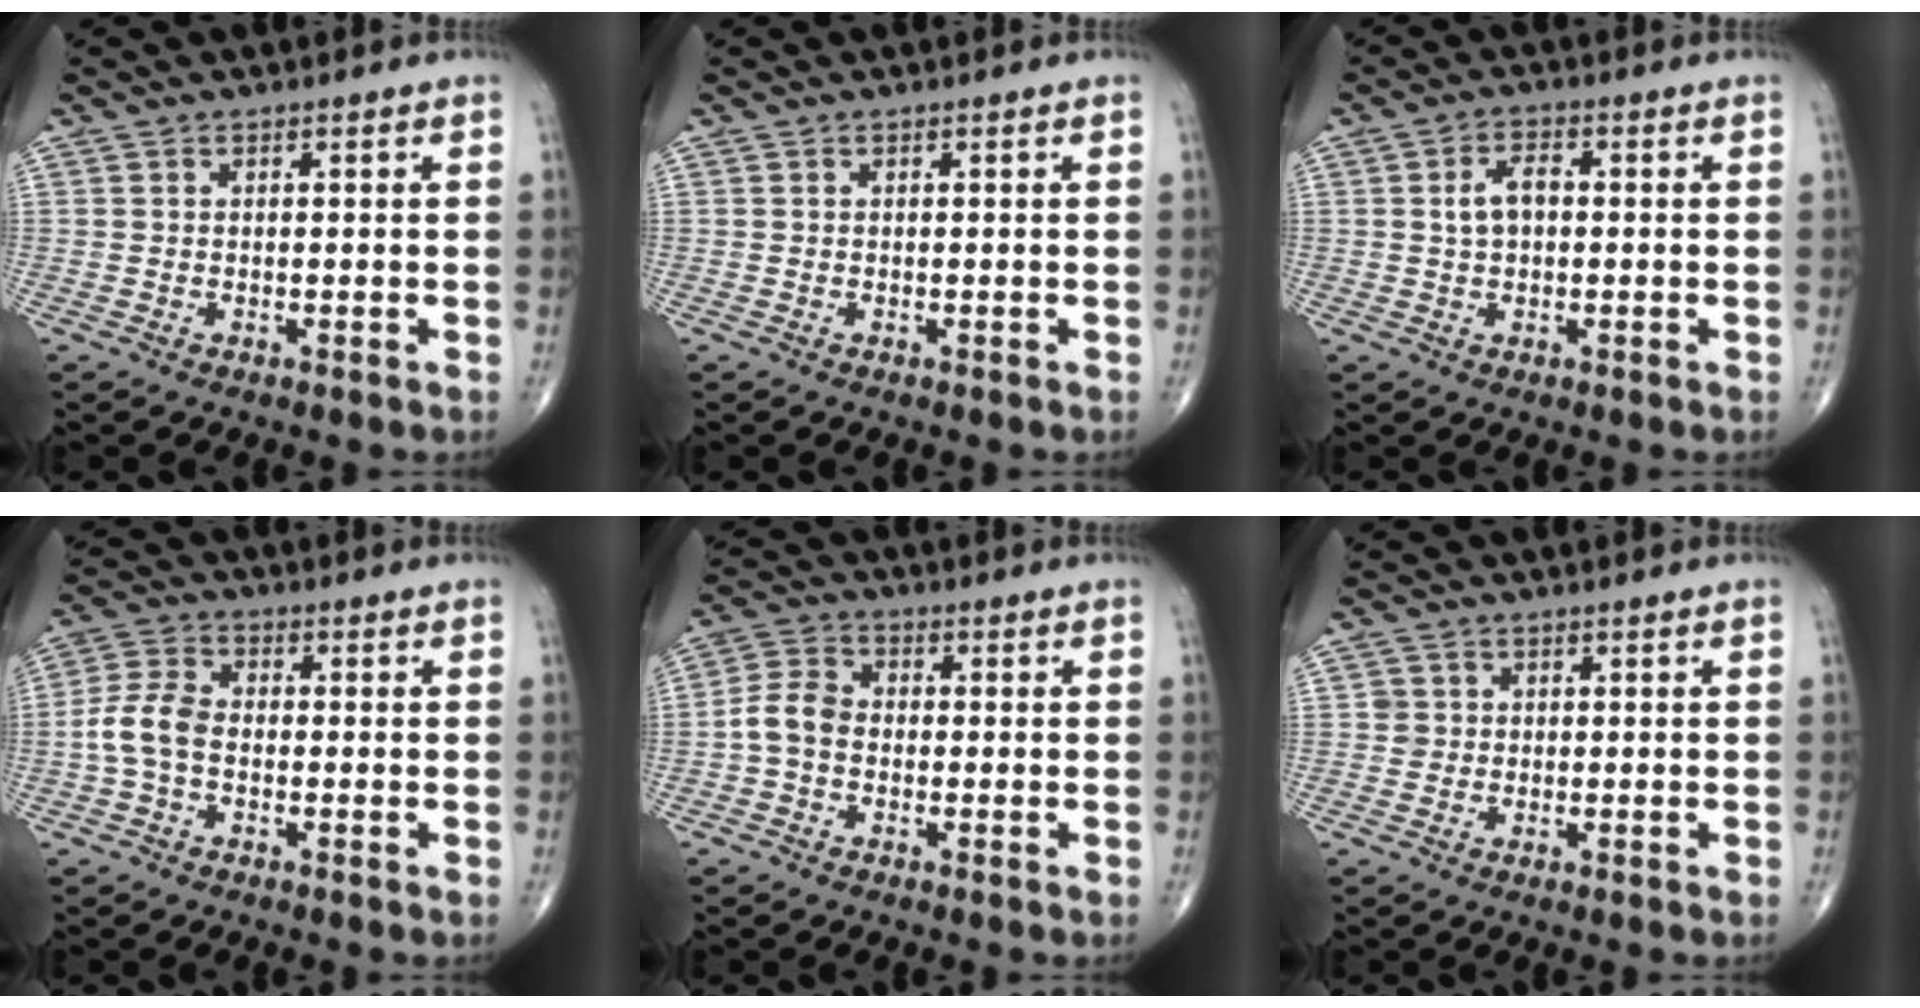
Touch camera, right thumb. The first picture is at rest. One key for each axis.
{"total": 0.0}
{"total": 4.5, "fx": 0.4, "fy": 2.7, "fz": 3.6, "tx": -0.067, "ty": 0.012, "tz": 0.004}
{"total": 6.8, "fx": -1.3, "fy": 4.3, "fz": 5.1, "tx": -0.109, "ty": 0.021, "tz": -0.037}
{"total": 5.7, "fx": -1.2, "fy": 4.2, "fz": 3.7, "tx": -0.068, "ty": 0.019, "tz": -0.037}
{"total": 1.7, "fx": 0.1, "fy": 1.7, "fz": 0.1, "tx": 0.009, "ty": 0.005, "tz": -0.001}